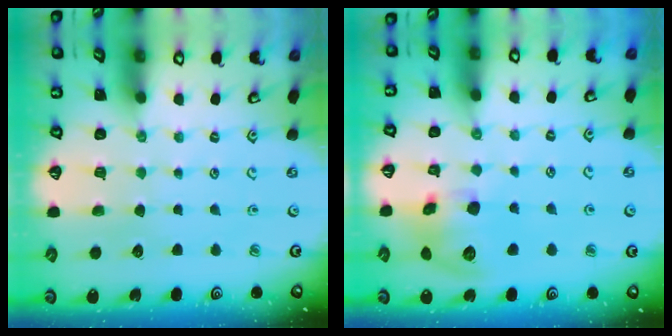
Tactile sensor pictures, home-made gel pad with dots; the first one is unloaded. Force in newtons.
{"total": 11.6, "press": 11.5, "slide": 1.8}